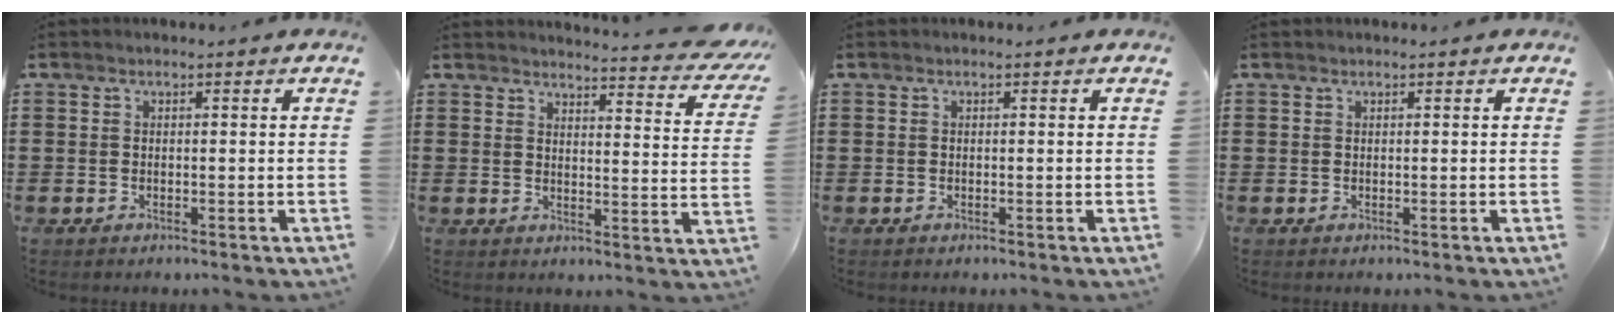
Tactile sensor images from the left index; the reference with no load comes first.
{"total": 4.1, "force": [3.9, 0.1, 1.4], "torque": [-0.028, -0.032, 0.063]}
{"total": 0.0}
{"total": 0.0}